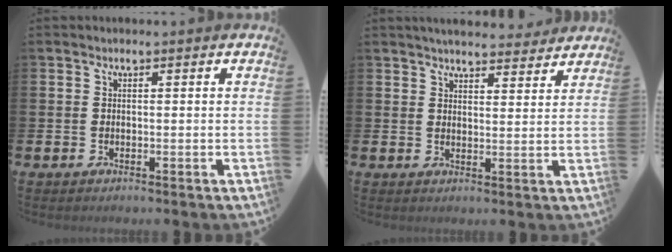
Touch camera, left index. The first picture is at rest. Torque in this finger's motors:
{"motor_torque": [0.89, -1.25, 0.26, 0.10]}